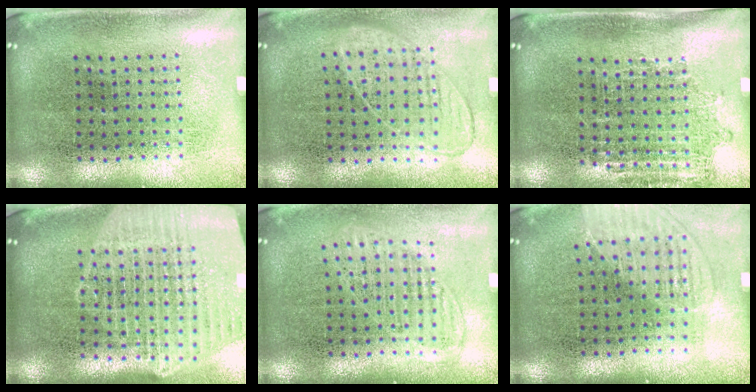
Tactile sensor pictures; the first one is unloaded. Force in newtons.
{"total": 0.9, "press": 0.8, "slide": 0.3}
{"total": 1.0, "press": 0.9, "slide": 0.4}
{"total": 2.6, "press": 2.2, "slide": 1.4}
{"total": 1.4, "press": 1.2, "slide": 0.7}
{"total": 1.2, "press": 1.1, "slide": 0.5}